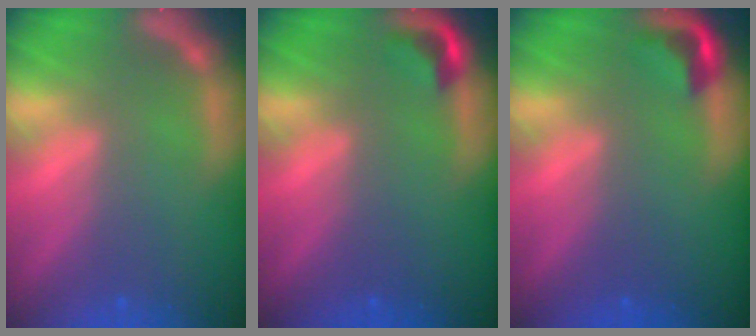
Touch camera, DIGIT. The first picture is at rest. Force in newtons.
{"total": 1.9}
{"total": 2.4}